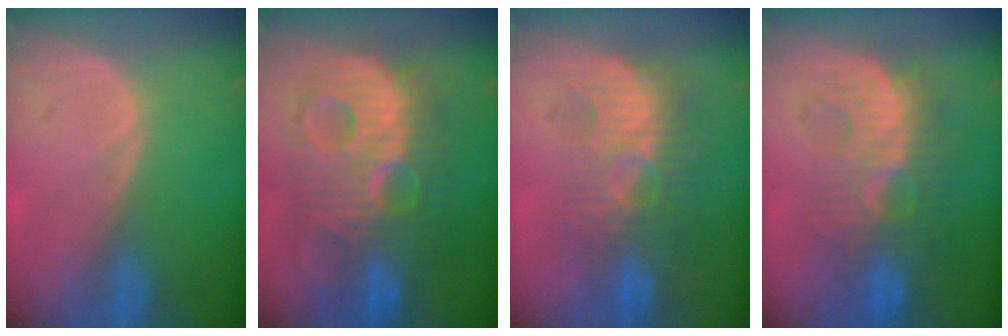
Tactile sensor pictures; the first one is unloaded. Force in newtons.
{"total": 13.1, "press": 13.1, "slide": 1.1}
{"total": 8.9, "press": 8.5, "slide": 2.6}
{"total": 9.2, "press": 9.0, "slide": 1.9}